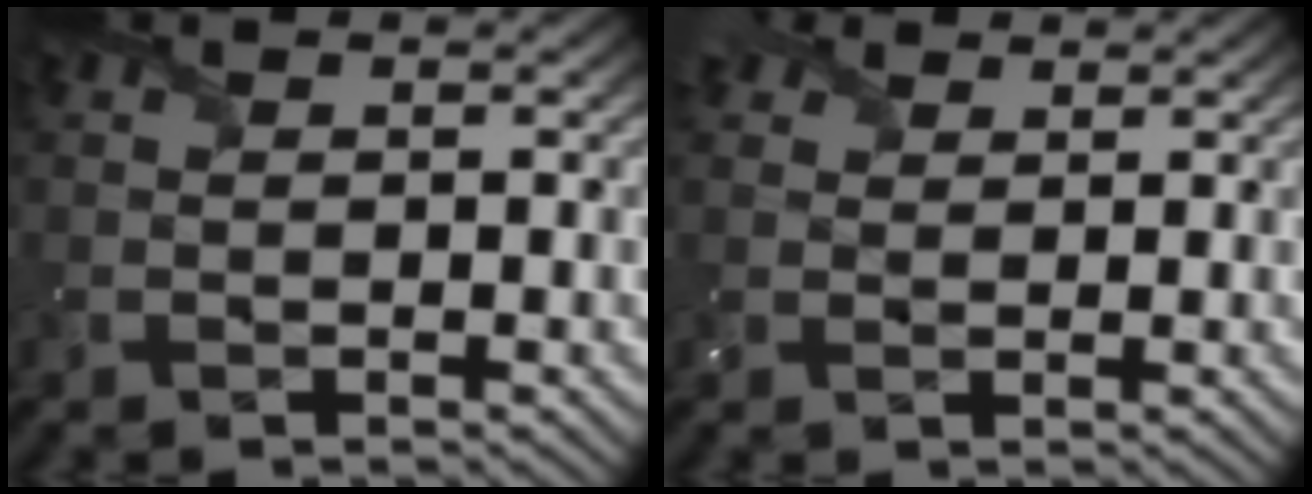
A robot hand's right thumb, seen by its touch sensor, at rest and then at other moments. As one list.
[{"total": 2.6, "force": [1.8, 1.7, 0.8], "torque": [-0.018, 0.006, 0.033]}]